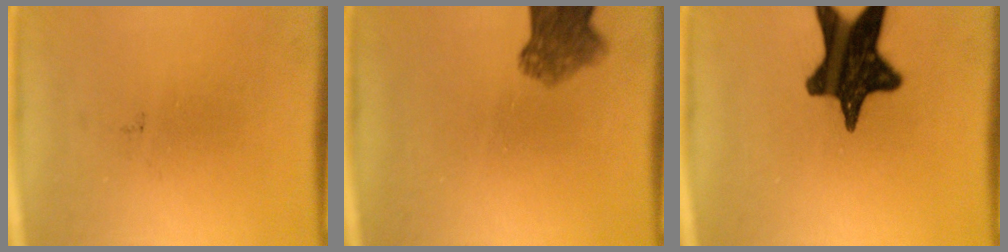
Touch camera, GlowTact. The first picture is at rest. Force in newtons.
{"total": 6.2}
{"total": 16.5}